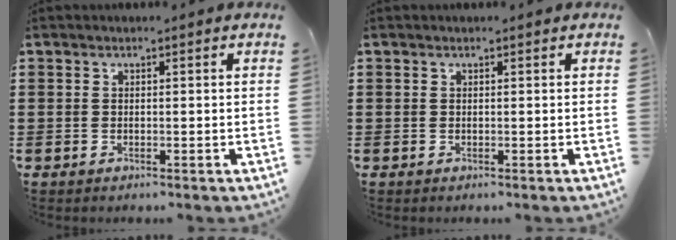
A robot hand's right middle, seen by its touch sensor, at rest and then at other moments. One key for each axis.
{"total": 0.0}